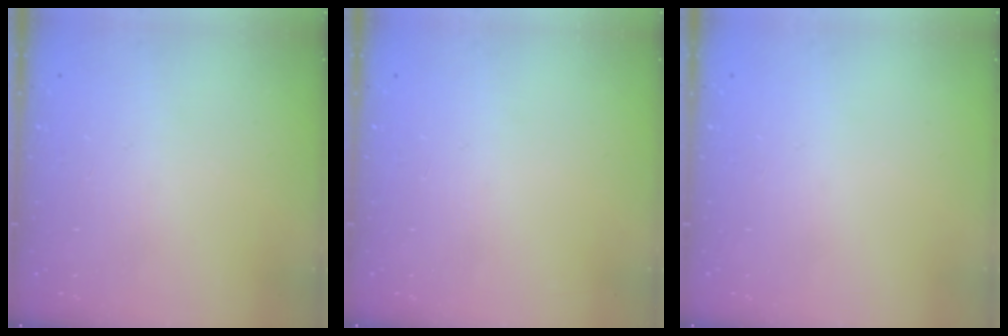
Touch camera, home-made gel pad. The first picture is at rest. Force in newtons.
{"total": 0.0}
{"total": 0.0}